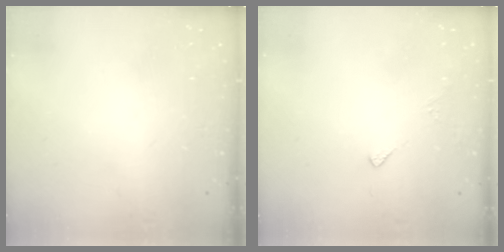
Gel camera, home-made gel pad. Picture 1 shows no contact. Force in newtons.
{"total": 3.5, "press": 3.5, "slide": 0.5}